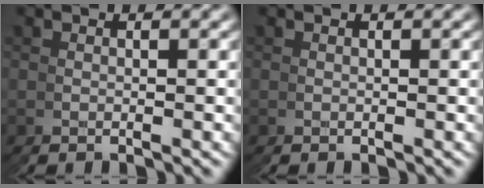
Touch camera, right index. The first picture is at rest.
{"total": 0.0}